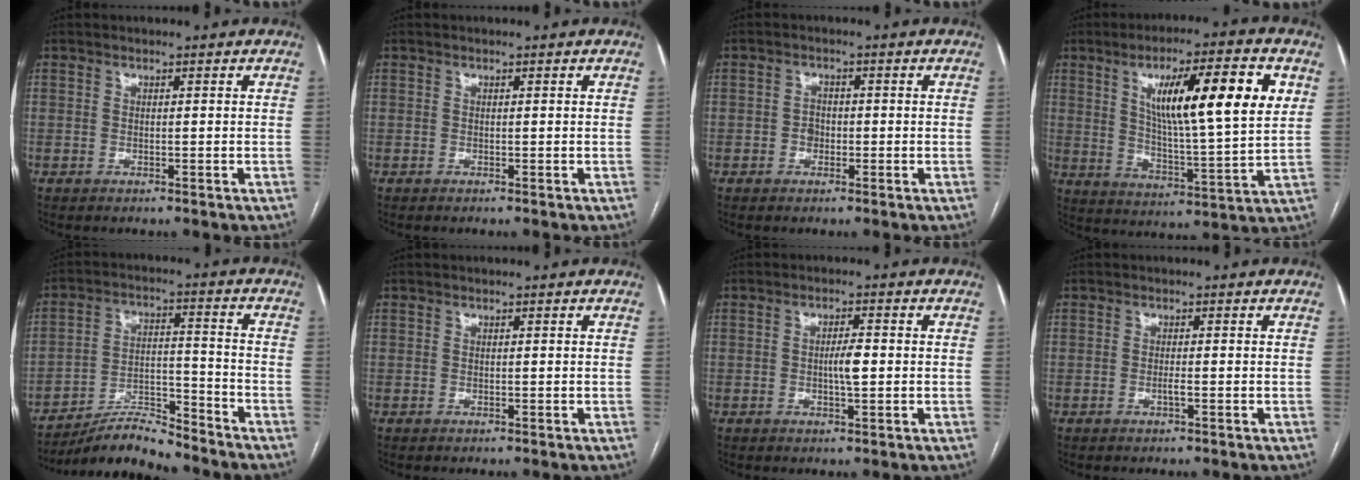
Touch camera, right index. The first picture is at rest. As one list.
[{"total": 0.0}, {"total": 1.9, "force": [-0.6, 1.5, 1.0], "torque": [-0.011, 0.007, -0.009]}, {"total": 17.3, "force": [6.0, 1.7, 16.1], "torque": [-0.260, 0.006, 0.091]}, {"total": 9.0, "force": [-8.7, 0.6, 2.1], "torque": [-0.036, 0.013, -0.154]}, {"total": 0.0}, {"total": 3.0, "force": [-0.2, 0.4, 2.9], "torque": [-0.052, 0.000, -0.004]}, {"total": 0.9, "force": [-0.4, 0.0, 0.8], "torque": [-0.017, 0.000, -0.006]}]